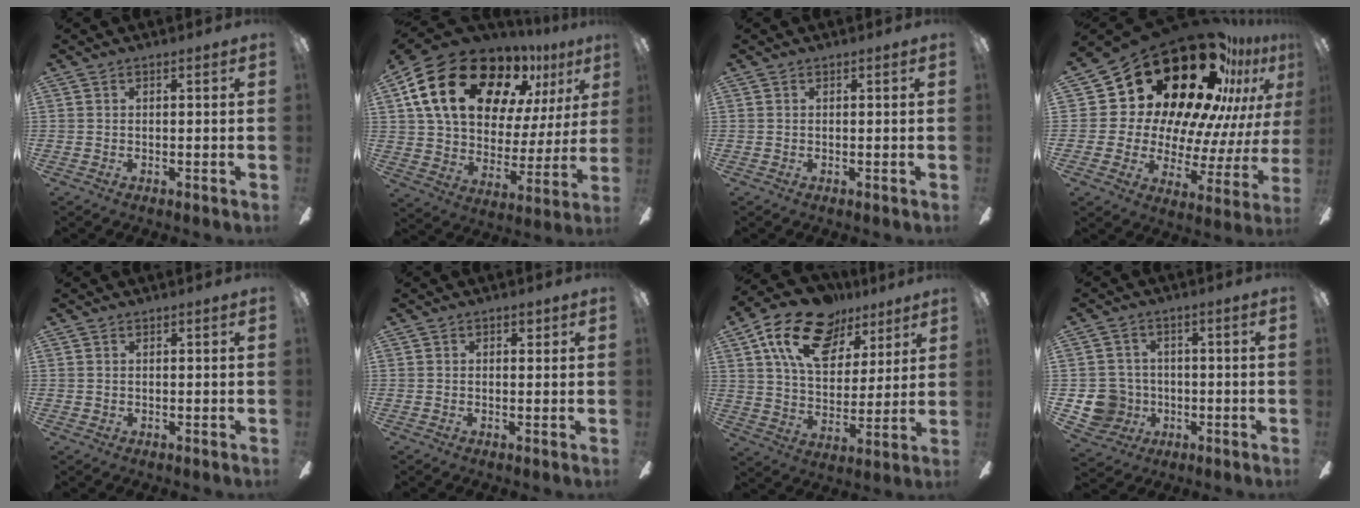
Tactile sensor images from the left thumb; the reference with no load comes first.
{"total": 24.6, "force": [13.9, 14.6, 14.1], "torque": [-0.243, -0.070, 0.253]}
{"total": 0.0}
{"total": 30.1, "force": [18.9, 15.1, 18.0], "torque": [-0.283, -0.162, 0.353]}
{"total": 0.6, "force": [0.4, 0.5, 0.0], "torque": [-0.001, 0.004, 0.006]}
{"total": 1.3, "force": [0.5, 1.0, 0.7], "torque": [-0.005, 0.002, 0.007]}
{"total": 18.6, "force": [10.9, 10.9, 10.5], "torque": [-0.178, -0.042, 0.195]}
{"total": 8.3, "force": [-1.3, 8.0, 1.4], "torque": [-0.060, 0.012, -0.016]}